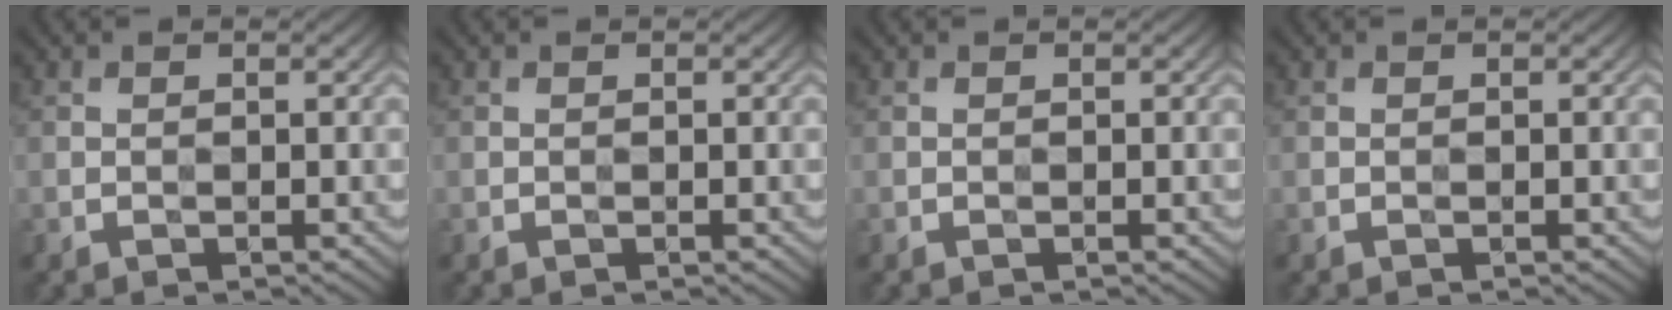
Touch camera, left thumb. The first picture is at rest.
{"total": 0.0}
{"total": 0.0}
{"total": 0.0}